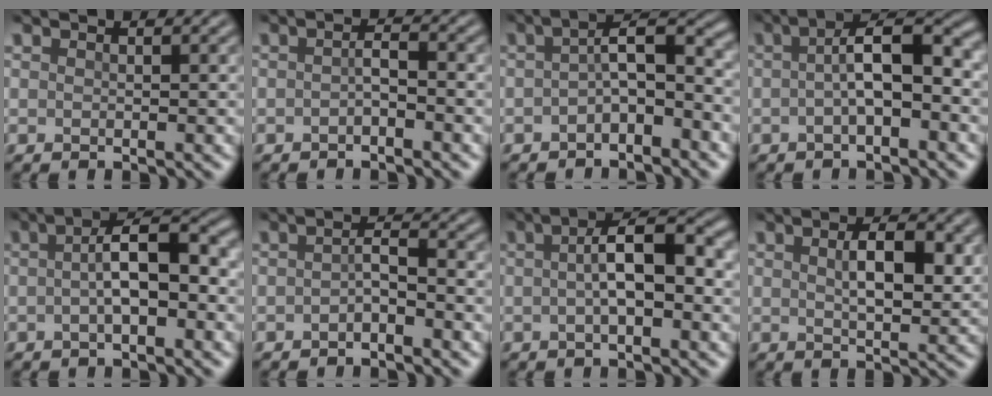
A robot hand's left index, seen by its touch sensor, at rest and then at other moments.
{"total": 1.4, "force": [-0.7, 0.4, 1.1], "torque": [-0.022, 0.004, -0.014]}
{"total": 4.1, "force": [-1.4, 1.4, 3.6], "torque": [-0.063, 0.017, -0.030]}
{"total": 5.5, "force": [-0.5, 1.6, 5.2], "torque": [-0.088, 0.016, -0.014]}
{"total": 5.6, "force": [-0.5, 1.8, 5.3], "torque": [-0.090, 0.013, -0.013]}
{"total": 1.7, "force": [-0.9, 0.5, 1.3], "torque": [-0.027, 0.005, -0.019]}
{"total": 6.0, "force": [0.1, 1.9, 5.7], "torque": [-0.095, 0.010, -0.004]}
{"total": 4.8, "force": [1.1, 2.0, 4.2], "torque": [-0.072, 0.001, 0.020]}